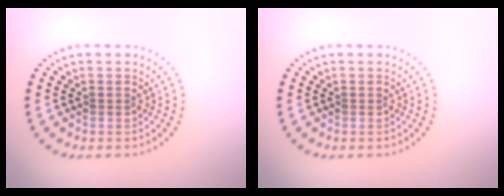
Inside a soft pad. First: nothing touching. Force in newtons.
{"total": 0.0}